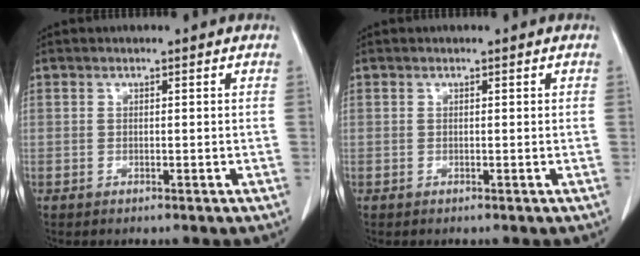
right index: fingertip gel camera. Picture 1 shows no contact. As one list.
[{"total": 0.0}]